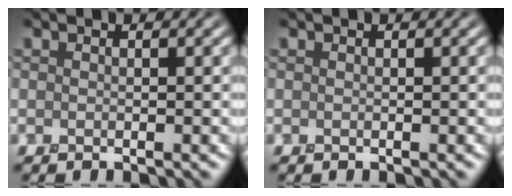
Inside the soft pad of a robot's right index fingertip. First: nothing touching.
{"total": 0.0}